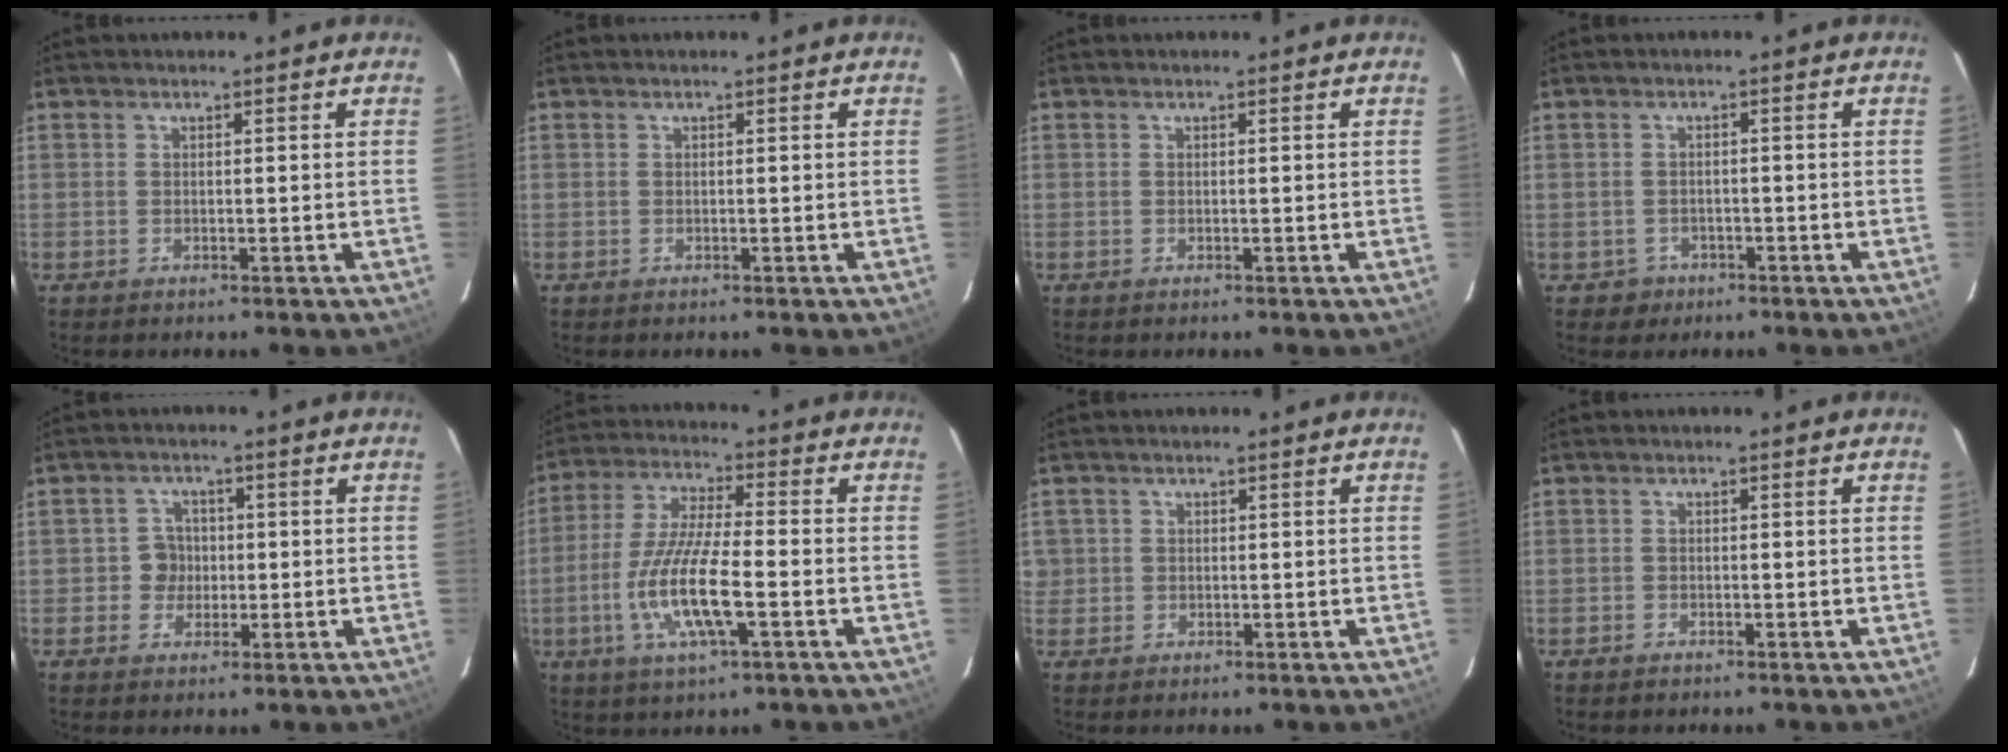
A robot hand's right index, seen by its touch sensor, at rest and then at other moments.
{"total": 0.0}
{"total": 0.0}
{"total": 3.2, "force": [-1.5, 2.7, 0.2], "torque": [-0.016, 0.006, -0.018]}
{"total": 3.8, "force": [-0.6, 3.7, 0.4], "torque": [-0.002, 0.015, -0.013]}
{"total": 13.1, "force": [-4.1, 2.7, 12.2], "torque": [-0.253, -0.010, -0.078]}
{"total": 1.8, "force": [-0.1, 1.8, -0.1], "torque": [0.009, 0.011, 0.001]}
{"total": 0.8, "force": [-0.7, 0.4, 0.0], "torque": [-0.006, 0.002, -0.013]}